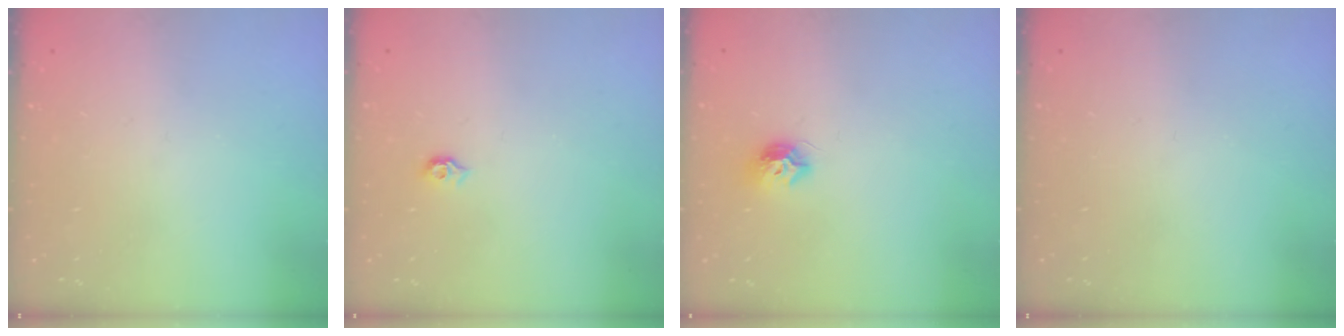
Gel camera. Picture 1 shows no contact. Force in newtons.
{"total": 5.3, "press": 5.2, "slide": 0.8}
{"total": 7.9, "press": 7.9, "slide": 0.4}
{"total": 0.0}